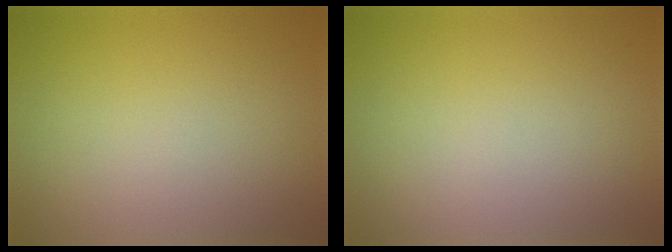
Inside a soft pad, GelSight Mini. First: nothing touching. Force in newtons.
{"total": 0.0}